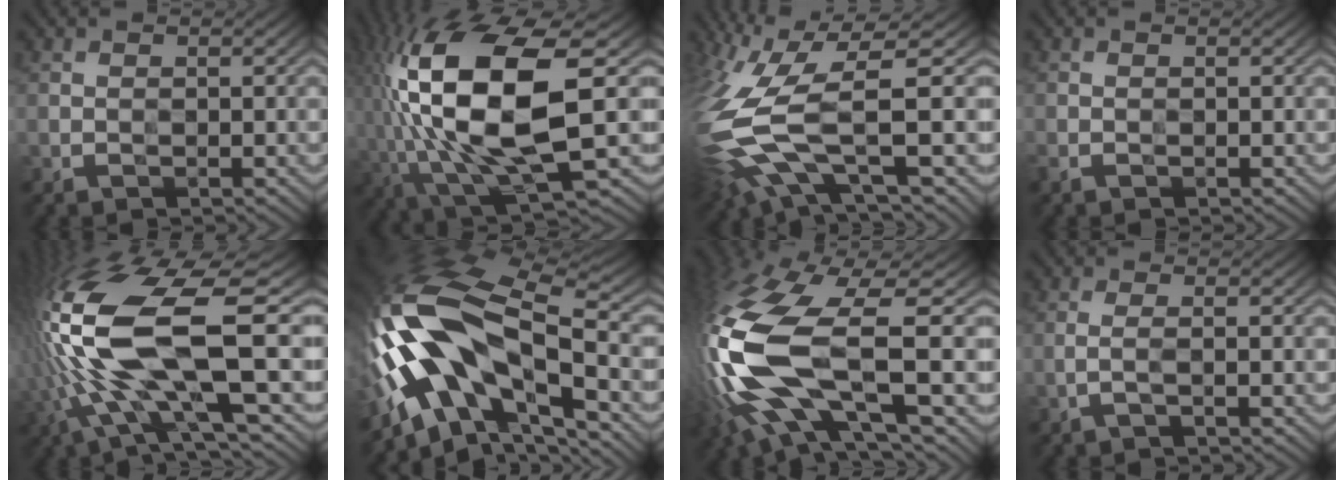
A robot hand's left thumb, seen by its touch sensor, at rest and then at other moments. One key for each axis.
{"total": 18.6, "fx": 1.2, "fy": 6.8, "fz": 17.2, "tx": -0.372, "ty": 0.004, "tz": 0.029}
{"total": 15.7, "fx": -2.0, "fy": 5.2, "fz": 14.7, "tx": -0.354, "ty": -0.010, "tz": -0.012}
{"total": 1.0, "fx": -0.7, "fy": 0.5, "fz": 0.4, "tx": -0.014, "ty": -0.003, "tz": -0.016}
{"total": 18.9, "fx": -0.8, "fy": 6.5, "fz": 17.7, "tx": -0.386, "ty": -0.007, "tz": -0.012}
{"total": 18.2, "fx": -4.5, "fy": 8.5, "fz": 15.5, "tx": -0.318, "ty": 0.017, "tz": -0.091}
{"total": 19.0, "fx": -2.1, "fy": 7.4, "fz": 17.4, "tx": -0.420, "ty": -0.041, "tz": -0.020}
{"total": 1.8, "fx": -0.4, "fy": 0.3, "fz": 1.7, "tx": -0.029, "ty": 0.008, "tz": -0.016}